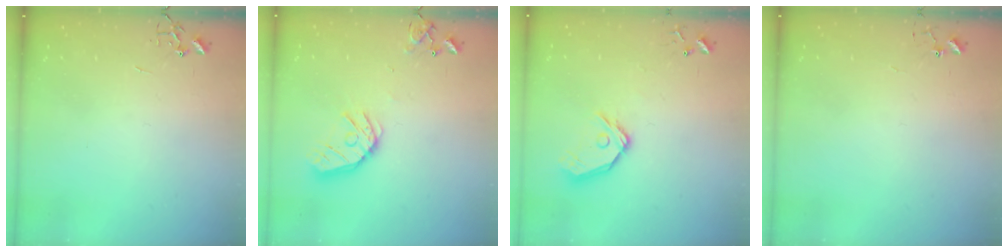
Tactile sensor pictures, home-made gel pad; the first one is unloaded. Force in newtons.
{"total": 14.4, "press": 14.3, "slide": 1.9}
{"total": 12.7, "press": 12.5, "slide": 2.0}
{"total": 5.2, "press": 5.2, "slide": 0.4}